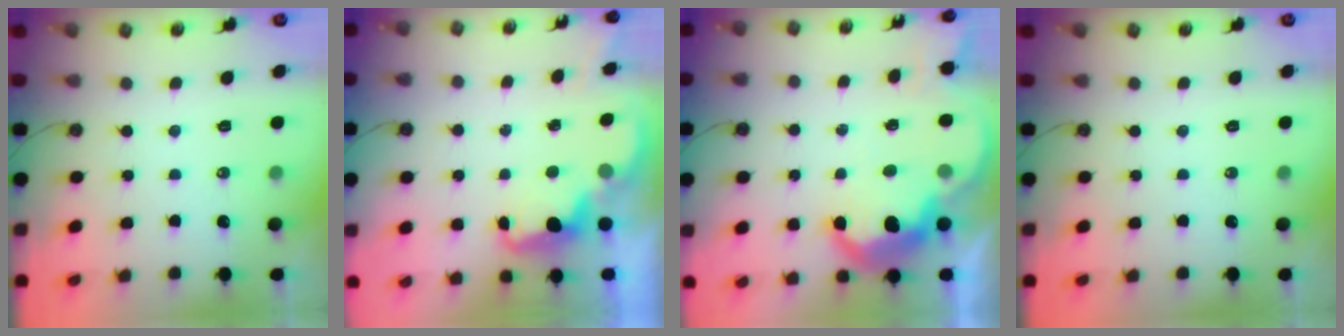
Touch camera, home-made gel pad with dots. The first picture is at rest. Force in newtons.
{"total": 2.4, "press": 2.4, "slide": 0.5}
{"total": 14.8, "press": 14.8, "slide": 1.0}
{"total": 0.0}